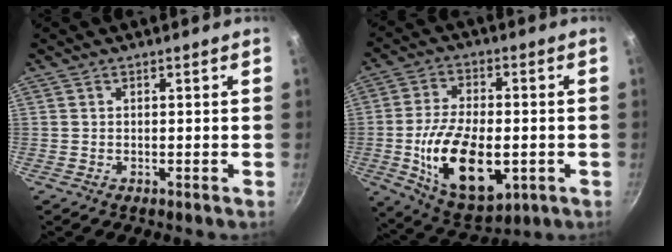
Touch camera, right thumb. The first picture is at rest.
{"total": 18.4, "force": [-3.5, 9.9, 15.0], "torque": [-0.250, 0.004, -0.049]}